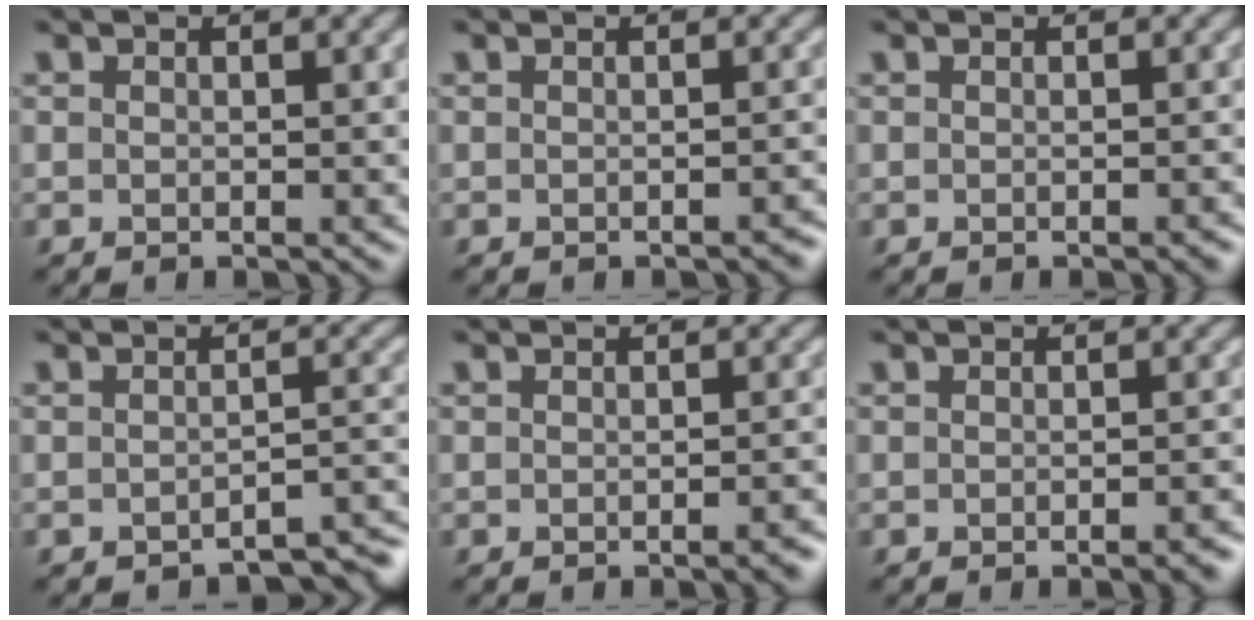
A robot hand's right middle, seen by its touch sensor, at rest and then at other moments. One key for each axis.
{"total": 0.9, "fx": -0.8, "fy": 0.1, "fz": 0.3, "tx": -0.005, "ty": 0.002, "tz": -0.007}
{"total": 0.8, "fx": -0.5, "fy": 0.2, "fz": 0.6, "tx": -0.006, "ty": 0.001, "tz": -0.007}
{"total": 3.3, "fx": -3.0, "fy": 0.6, "fz": 1.2, "tx": -0.010, "ty": 0.003, "tz": -0.035}
{"total": 1.7, "fx": -0.9, "fy": 0.4, "fz": 1.3, "tx": -0.011, "ty": 0.002, "tz": -0.014}
{"total": 1.9, "fx": -1.1, "fy": 0.5, "fz": 1.5, "tx": -0.011, "ty": 0.001, "tz": -0.017}